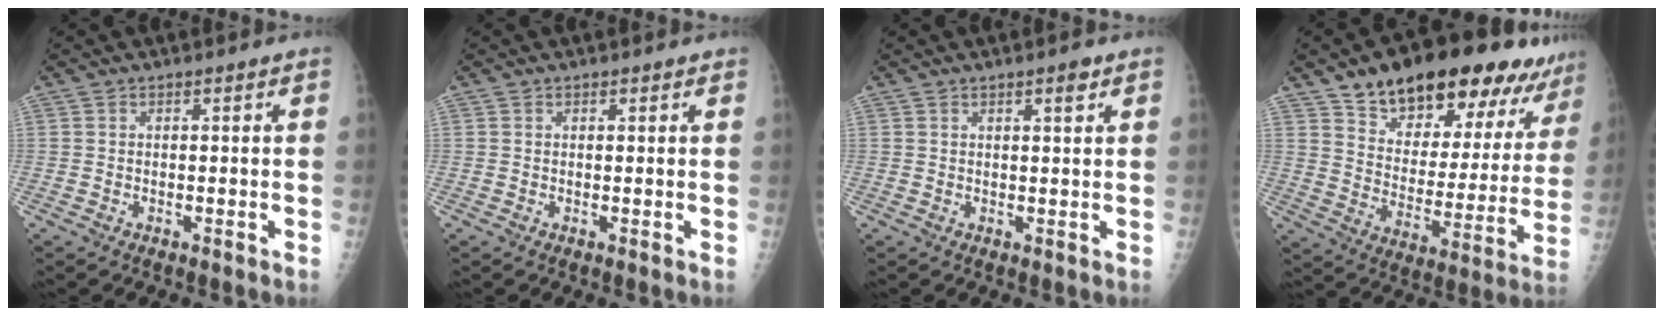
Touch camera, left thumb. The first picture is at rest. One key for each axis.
{"total": 0.7, "fx": 0.5, "fy": 0.4, "fz": 0.2, "tx": 0.000, "ty": -0.004, "tz": 0.004}
{"total": 2.2, "fx": 1.4, "fy": 0.5, "fz": 1.6, "tx": -0.021, "ty": -0.006, "tz": 0.019}
{"total": 24.6, "fx": 18.0, "fy": 10.6, "fz": 13.0, "tx": -0.153, "ty": -0.066, "tz": 0.264}